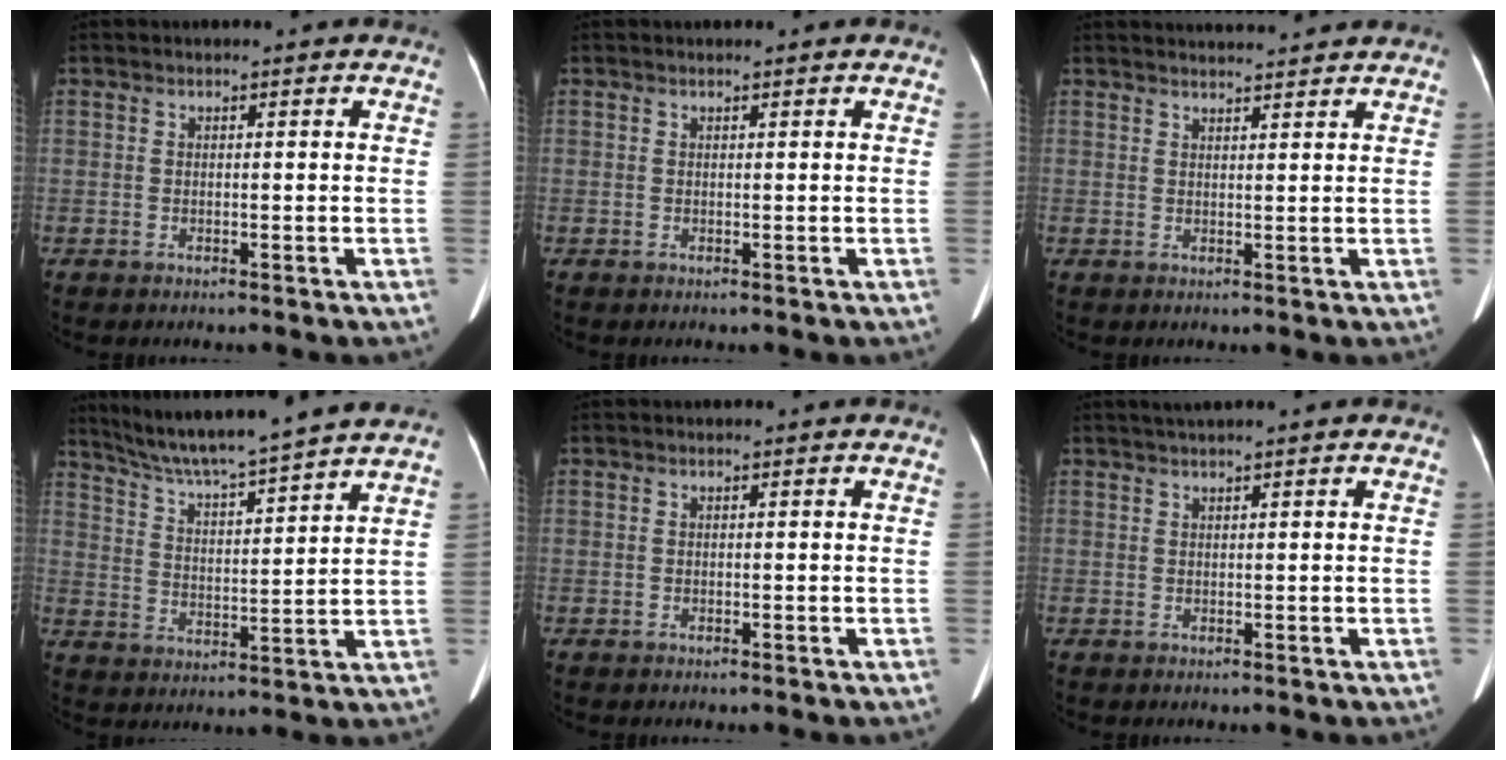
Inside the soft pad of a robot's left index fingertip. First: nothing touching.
{"total": 1.0, "force": [0.9, 0.2, 0.4], "torque": [-0.005, 0.015, 0.013]}
{"total": 6.1, "force": [5.9, -0.1, 1.3], "torque": [-0.022, 0.022, 0.073]}
{"total": 15.0, "force": [13.5, -1.3, 6.4], "torque": [-0.114, 0.004, 0.210]}
{"total": 0.0}
{"total": 2.8, "force": [2.2, -0.2, 1.7], "torque": [-0.022, 0.028, 0.037]}